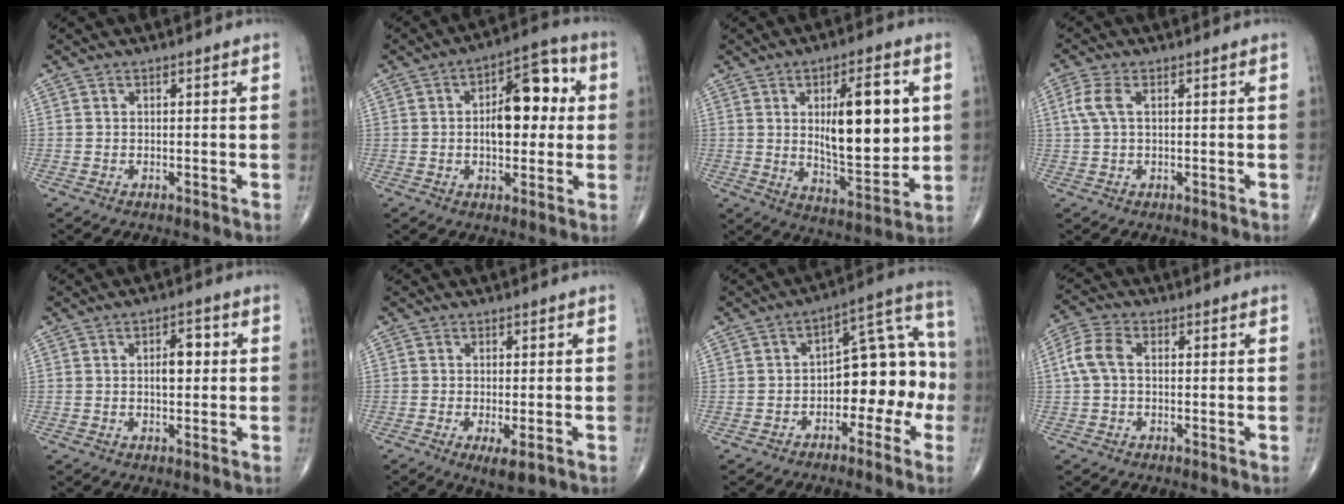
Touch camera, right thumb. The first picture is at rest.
{"total": 12.7, "force": [1.3, 6.7, 10.7], "torque": [-0.120, 0.021, 0.012]}
{"total": 16.5, "force": [3.1, 6.1, 15.0], "torque": [-0.199, -0.029, 0.056]}
{"total": 3.9, "force": [0.9, 1.8, 3.3], "torque": [-0.095, 0.015, 0.019]}
{"total": 4.5, "force": [0.5, 2.3, 3.8], "torque": [-0.047, 0.004, 0.004]}
{"total": 4.0, "force": [-1.7, 1.1, 3.5], "torque": [-0.059, -0.011, -0.025]}
{"total": 13.1, "force": [-3.7, 7.6, 10.0], "torque": [-0.093, 0.061, -0.057]}
{"total": 5.7, "force": [0.3, 3.5, 4.5], "torque": [-0.102, 0.018, 0.000]}